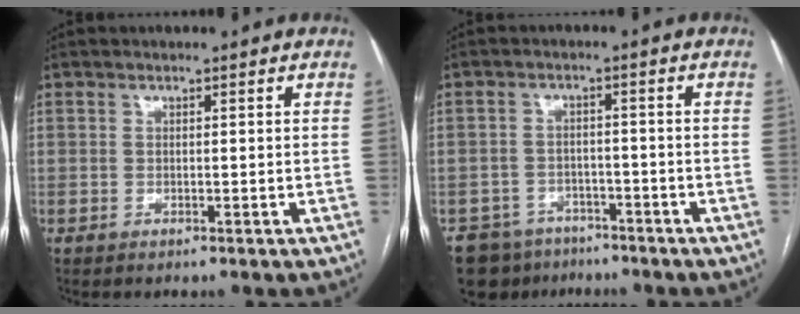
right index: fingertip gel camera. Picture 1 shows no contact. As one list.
[{"total": 8.1, "force": [-6.3, 5.0, 1.0], "torque": [-0.014, 0.006, -0.092]}]